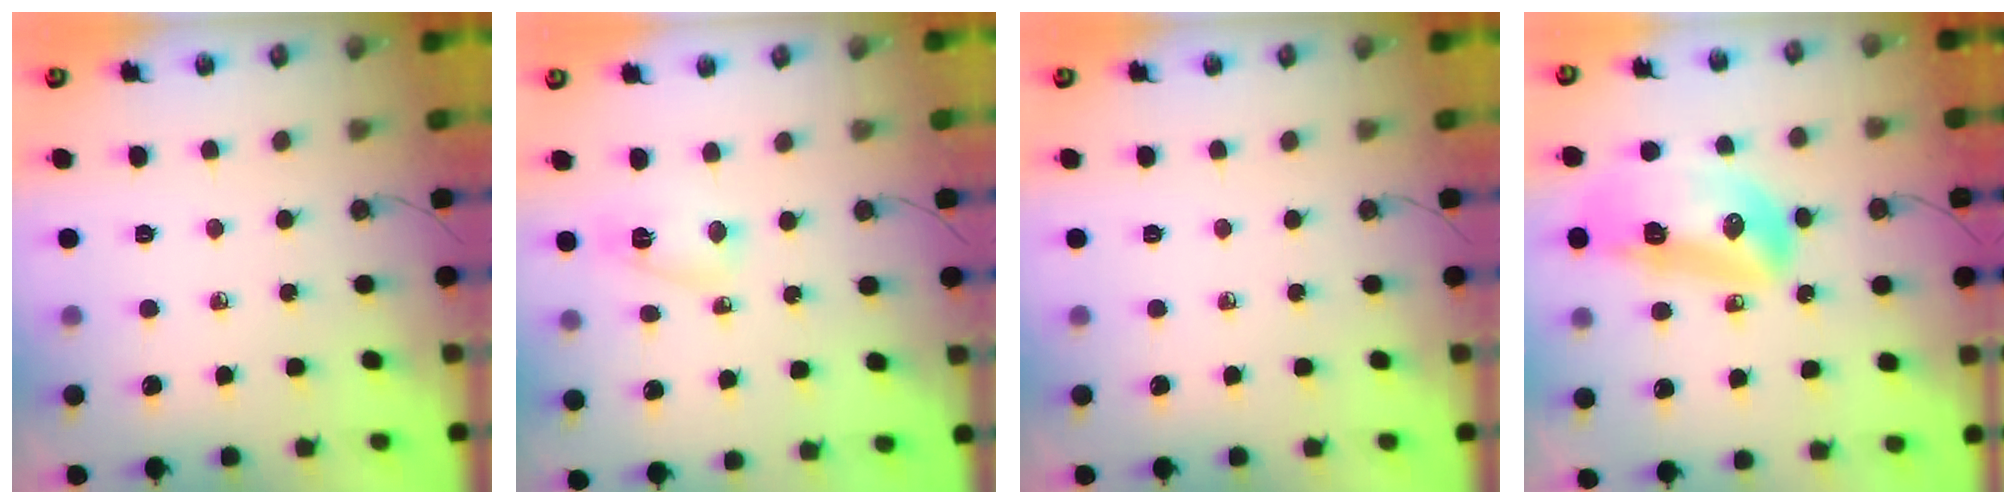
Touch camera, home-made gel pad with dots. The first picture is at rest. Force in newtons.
{"total": 3.6, "press": 3.6, "slide": 0.5}
{"total": 0.0}
{"total": 17.0, "press": 16.8, "slide": 2.1}